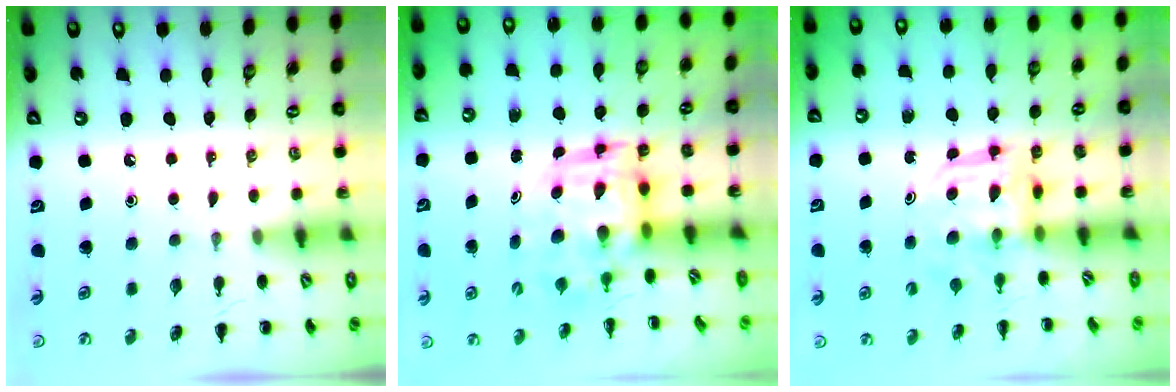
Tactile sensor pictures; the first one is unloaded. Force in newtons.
{"total": 3.8, "press": 3.7, "slide": 0.9}
{"total": 3.2, "press": 3.2, "slide": 0.2}